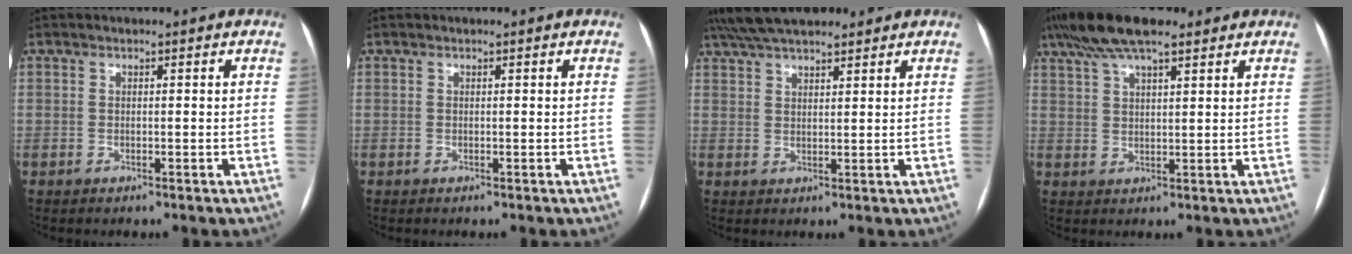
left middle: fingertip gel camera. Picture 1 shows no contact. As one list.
[{"total": 0.0}, {"total": 10.5, "force": [8.8, 2.6, 5.0], "torque": [-0.083, 0.044, 0.150]}, {"total": 10.9, "force": [8.0, 2.6, 7.0], "torque": [-0.132, 0.041, 0.140]}]